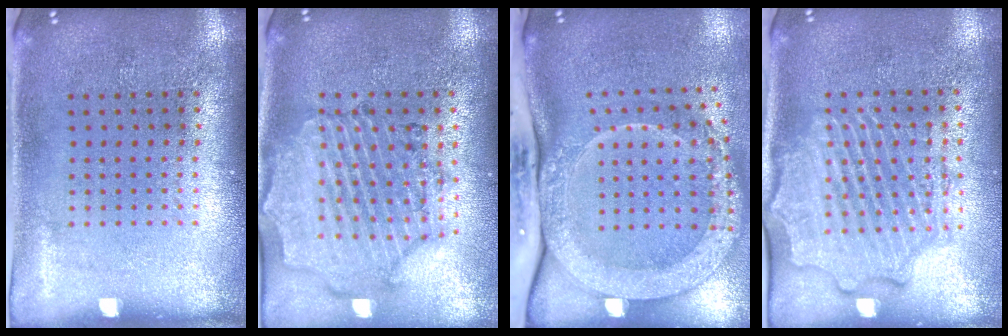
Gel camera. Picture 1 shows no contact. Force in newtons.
{"total": 1.5, "press": 1.5, "slide": 0.3}
{"total": 3.3, "press": 2.3, "slide": 2.4}
{"total": 2.5, "press": 2.3, "slide": 0.8}